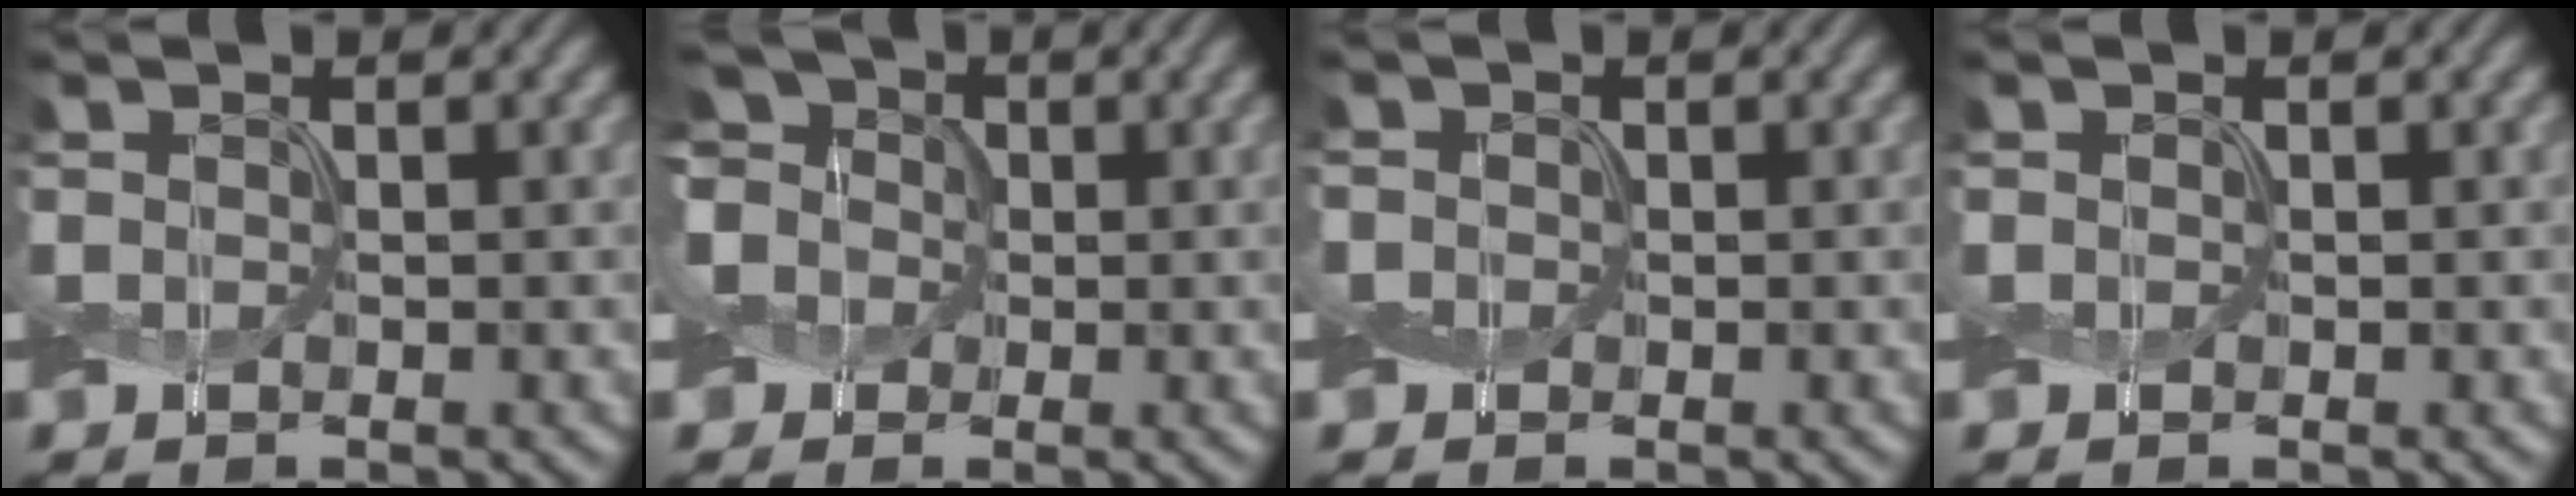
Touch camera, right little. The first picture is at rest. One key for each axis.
{"total": 8.1, "fx": 2.2, "fy": 6.4, "fz": 4.5, "tx": -0.082, "ty": 0.036, "tz": -0.008}
{"total": 0.9, "fx": -0.2, "fy": 0.8, "fz": 0.1, "tx": 0.002, "ty": 0.002, "tz": -0.006}
{"total": 0.0}